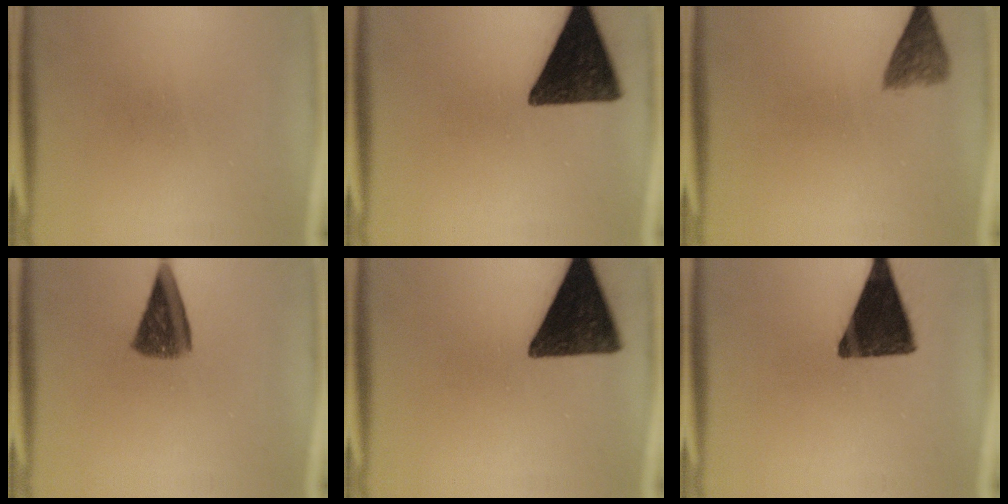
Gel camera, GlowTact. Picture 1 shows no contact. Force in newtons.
{"total": 15.2}
{"total": 4.1}
{"total": 8.1}
{"total": 15.2}
{"total": 14.9}